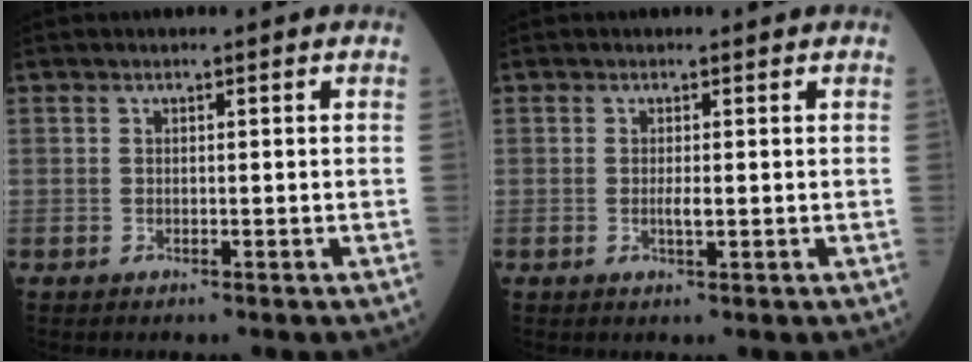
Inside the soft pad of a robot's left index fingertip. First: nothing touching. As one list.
[{"total": 1.5, "force": [0.2, 0.5, 1.5], "torque": [-0.031, 0.000, 0.006]}]